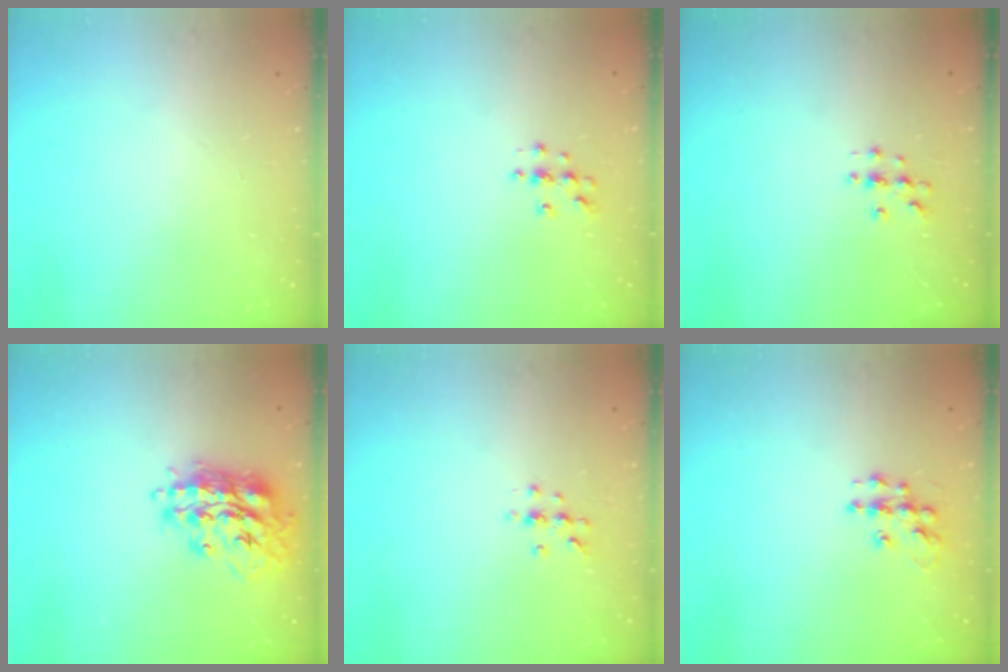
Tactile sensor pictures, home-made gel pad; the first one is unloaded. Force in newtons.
{"total": 3.8, "press": 3.8, "slide": 0.5}
{"total": 2.9, "press": 2.9, "slide": 0.3}
{"total": 17.1, "press": 17.0, "slide": 1.4}
{"total": 4.9, "press": 4.9, "slide": 0.5}
{"total": 9.4, "press": 9.4, "slide": 0.5}